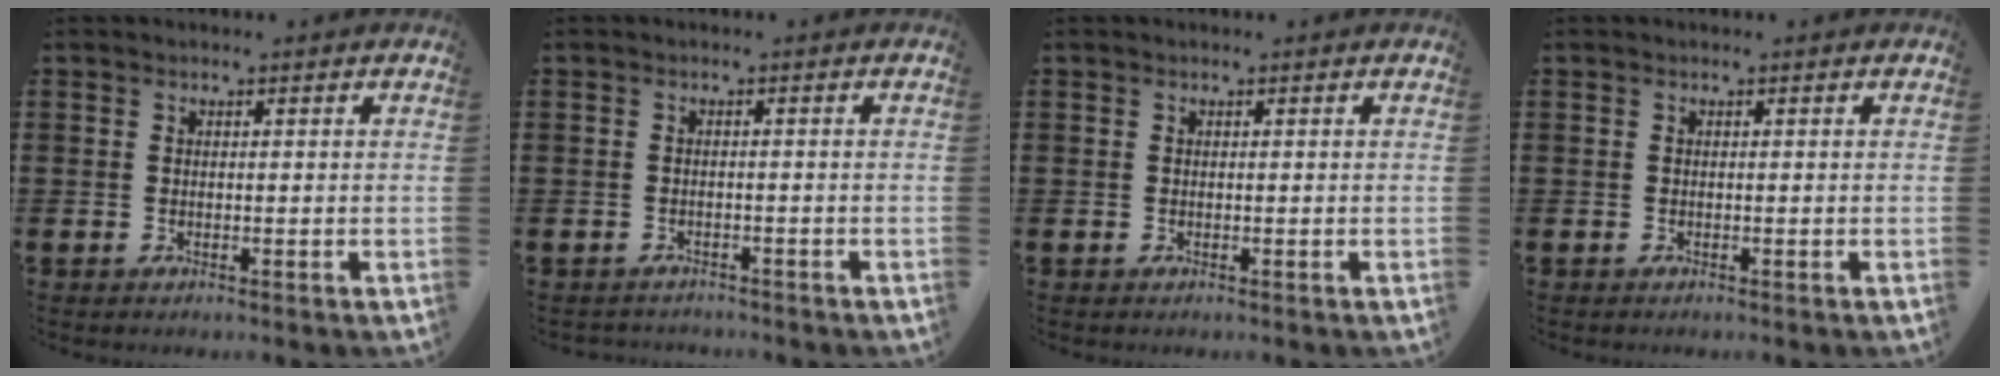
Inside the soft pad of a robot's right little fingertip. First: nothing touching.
{"total": 0.9, "force": [-0.9, 0.1, -0.1], "torque": [-0.001, 0.001, -0.019]}
{"total": 0.0}
{"total": 0.0}